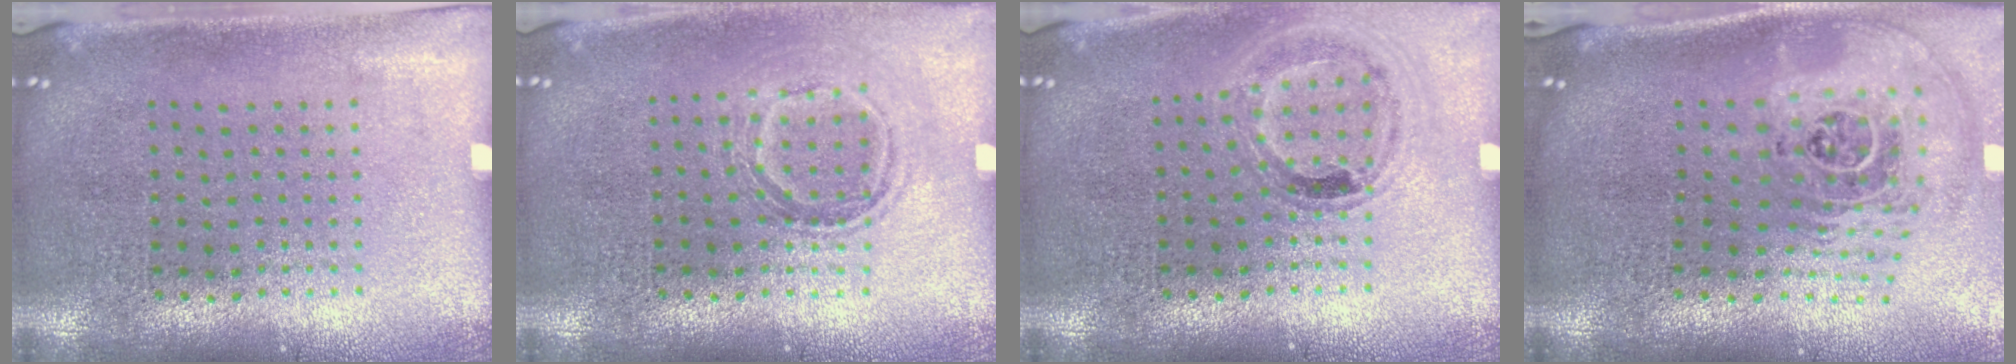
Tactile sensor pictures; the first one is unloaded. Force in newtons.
{"total": 1.1, "press": 1.0, "slide": 0.6}
{"total": 0.9, "press": 0.9, "slide": 0.1}
{"total": 2.8, "press": 1.9, "slide": 2.0}